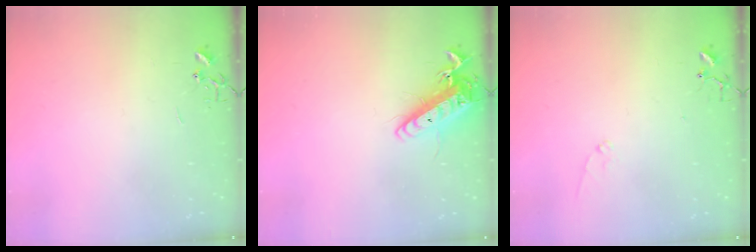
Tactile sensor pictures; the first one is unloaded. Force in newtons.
{"total": 15.4, "press": 15.1, "slide": 2.8}
{"total": 6.8, "press": 6.8, "slide": 0.7}